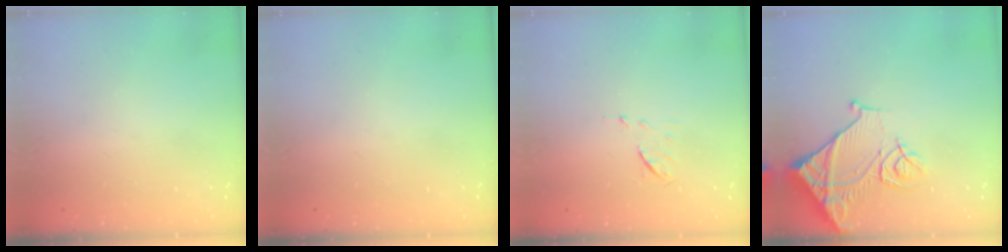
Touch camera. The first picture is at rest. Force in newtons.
{"total": 0.0}
{"total": 5.8, "press": 5.8, "slide": 0.8}
{"total": 12.4, "press": 12.3, "slide": 1.6}